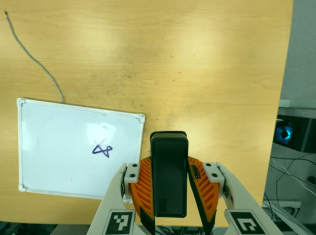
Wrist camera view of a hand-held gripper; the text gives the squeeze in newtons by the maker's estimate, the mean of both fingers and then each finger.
{"total": 5.0, "left": 3.9, "right": 6.1}